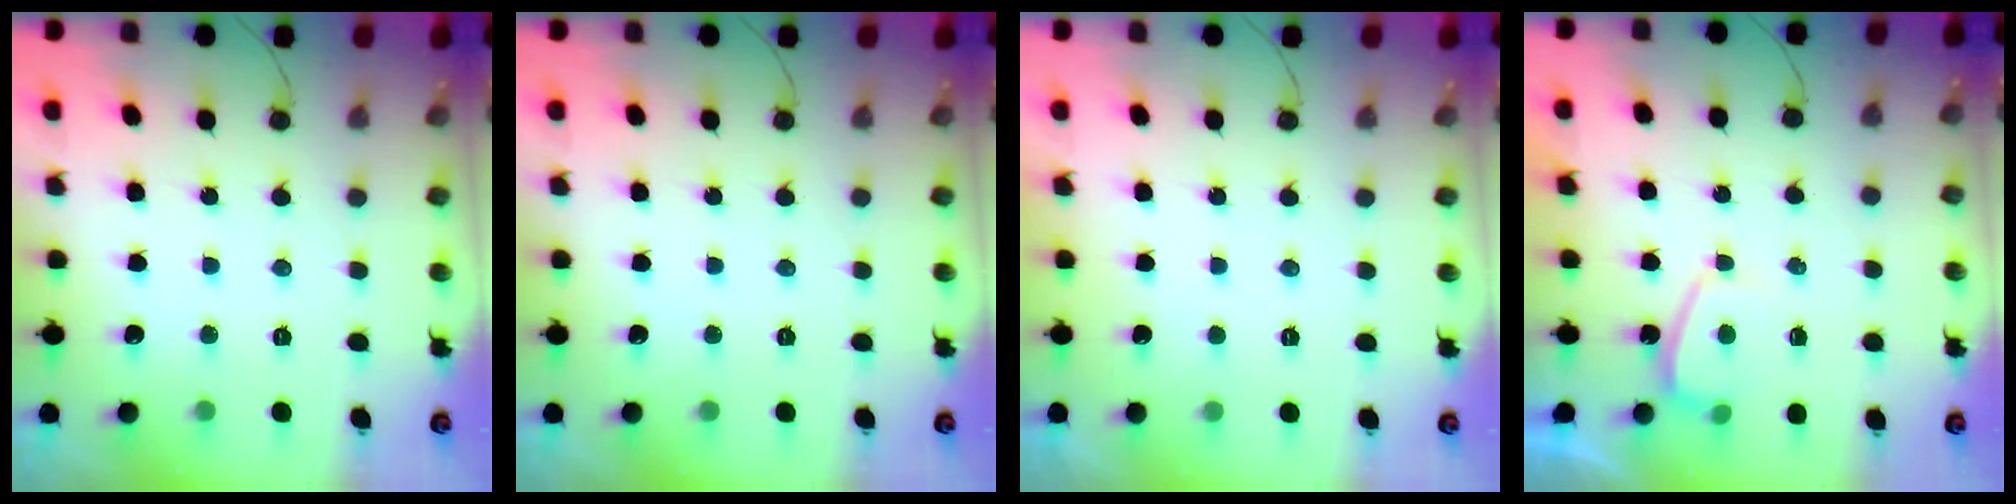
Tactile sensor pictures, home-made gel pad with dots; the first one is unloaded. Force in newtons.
{"total": 0.0}
{"total": 2.3, "press": 2.2, "slide": 0.4}
{"total": 2.2, "press": 2.1, "slide": 0.6}